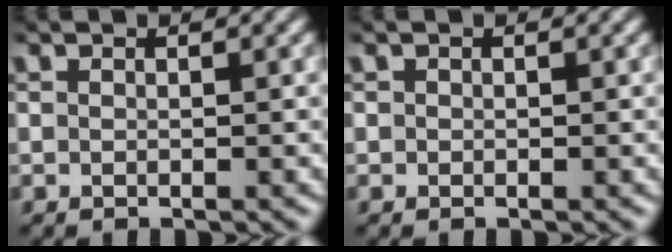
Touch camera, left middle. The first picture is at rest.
{"total": 0.0}